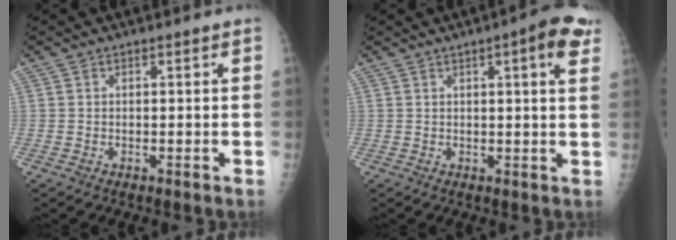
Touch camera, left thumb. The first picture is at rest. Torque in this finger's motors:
{"motor_torque": [-0.02, 0.26, 0.01, -0.09, 0.11]}